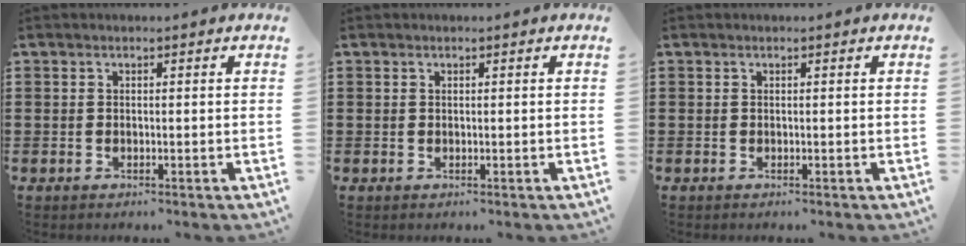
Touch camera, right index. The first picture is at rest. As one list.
[{"total": 0.0}, {"total": 0.0}]